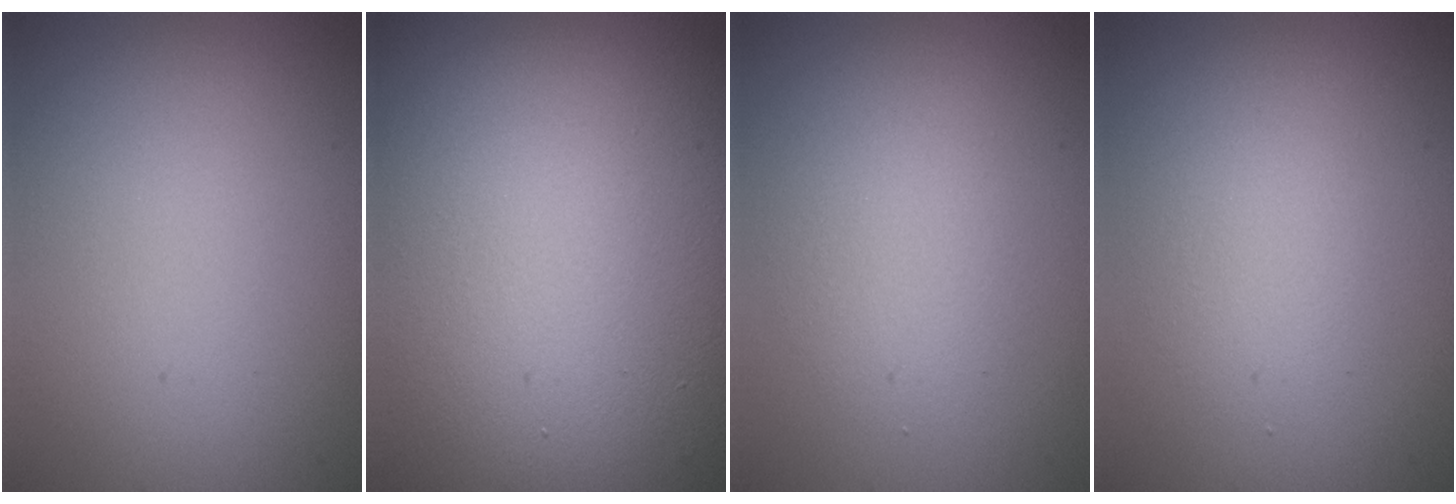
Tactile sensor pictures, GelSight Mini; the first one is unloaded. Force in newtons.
{"total": 22.6, "press": 22.6, "slide": 1.6}
{"total": 2.2, "press": 2.2, "slide": 0.0}
{"total": 2.0, "press": 2.0, "slide": 0.1}